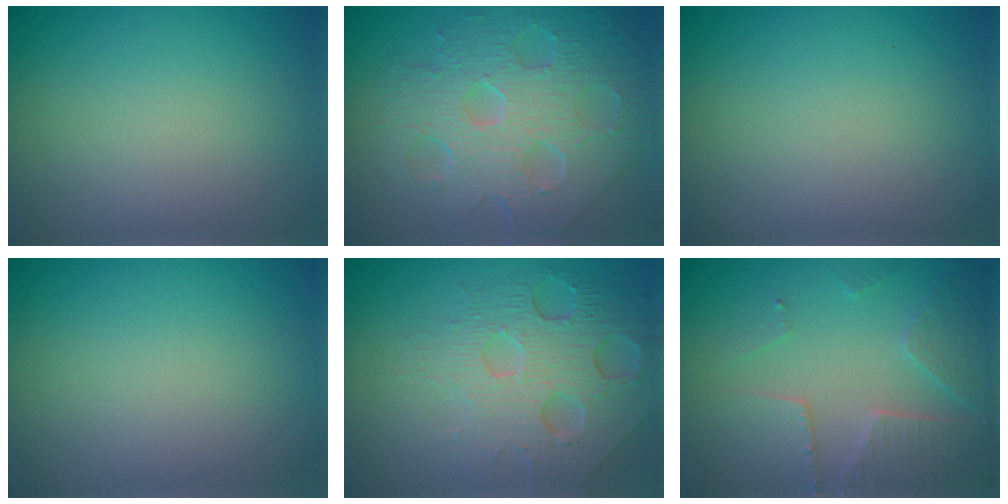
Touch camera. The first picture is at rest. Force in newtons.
{"total": 8.8, "press": 6.1, "slide": 6.3}
{"total": 0.0}
{"total": 0.0}
{"total": 7.3, "press": 5.1, "slide": 5.2}
{"total": 4.5, "press": 3.3, "slide": 3.1}